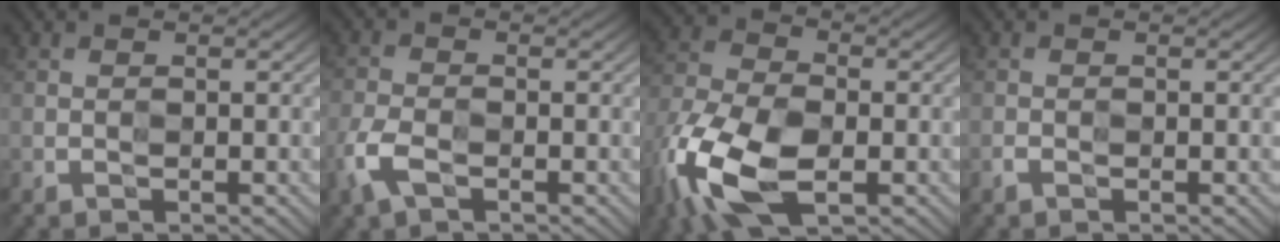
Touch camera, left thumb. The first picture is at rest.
{"total": 4.0, "force": [-2.3, 2.2, 2.4], "torque": [-0.063, -0.008, -0.052]}
{"total": 12.9, "force": [-5.7, 7.1, 9.1], "torque": [-0.232, -0.025, -0.116]}
{"total": 0.7, "force": [-0.6, 0.3, 0.1], "torque": [-0.003, -0.002, -0.013]}